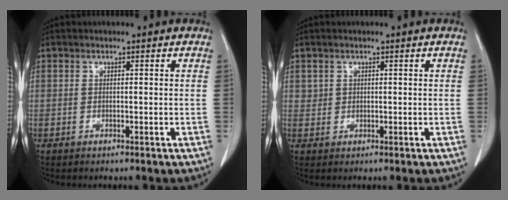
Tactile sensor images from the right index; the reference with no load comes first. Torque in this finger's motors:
{"motor_torque": [0.05, 0.02, 0.02, 0.01]}